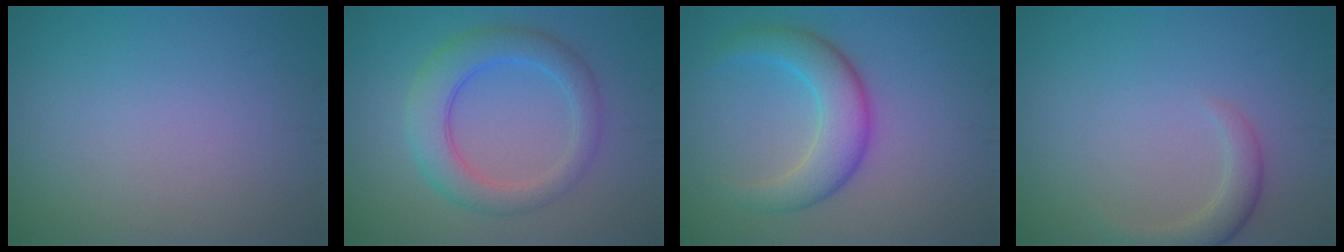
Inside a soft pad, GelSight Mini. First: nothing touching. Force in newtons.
{"total": 5.4, "press": 5.4, "slide": 0.3}
{"total": 5.1, "press": 5.1, "slide": 0.1}
{"total": 2.5, "press": 2.5, "slide": 0.2}